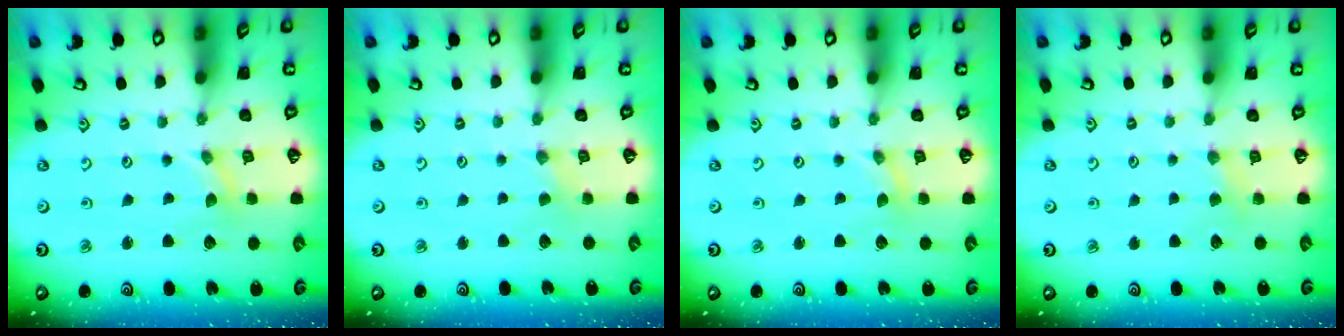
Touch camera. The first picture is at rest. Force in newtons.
{"total": 0.6, "press": 0.6, "slide": 0.2}
{"total": 0.0}
{"total": 3.0, "press": 3.0, "slide": 0.5}